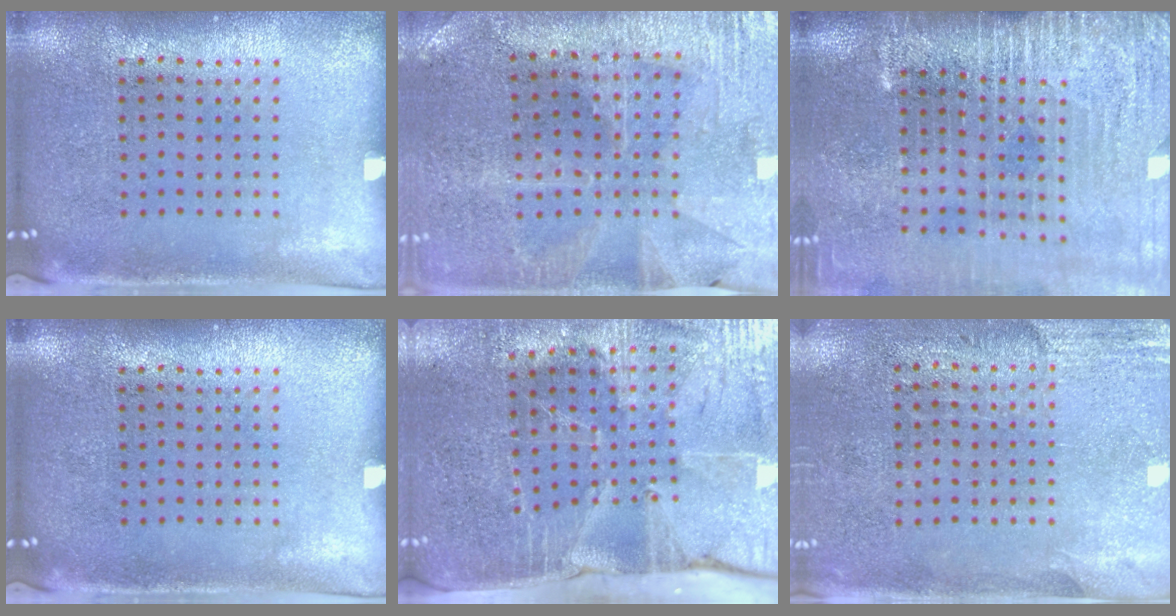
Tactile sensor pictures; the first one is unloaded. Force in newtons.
{"total": 1.0, "press": 1.0, "slide": 0.3}
{"total": 4.1, "press": 3.5, "slide": 2.0}
{"total": 0.0}
{"total": 4.2, "press": 3.8, "slide": 1.9}
{"total": 2.8, "press": 2.5, "slide": 1.2}